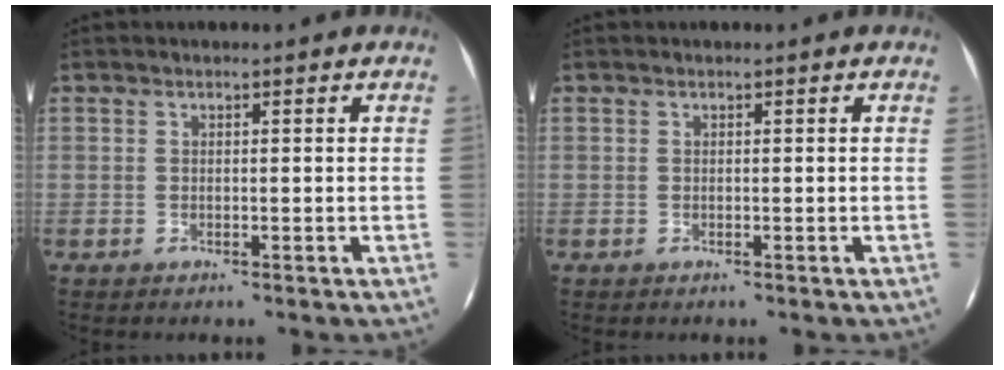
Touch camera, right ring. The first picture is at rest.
{"total": 0.0}